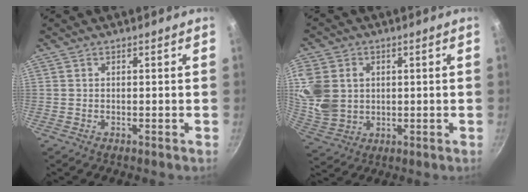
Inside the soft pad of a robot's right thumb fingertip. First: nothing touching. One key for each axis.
{"total": 13.2, "fx": 1.9, "fy": 10.8, "fz": 7.3, "tx": -0.149, "ty": -0.011, "tz": 0.046}